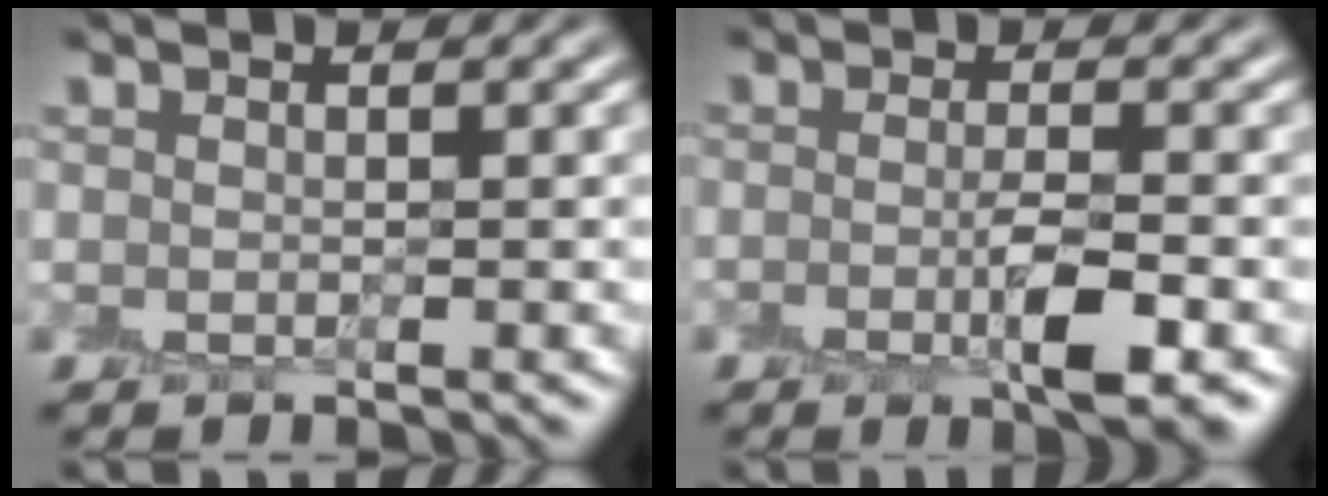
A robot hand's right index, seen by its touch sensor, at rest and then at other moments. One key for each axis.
{"total": 3.2, "fx": -1.0, "fy": 0.7, "fz": 2.9, "tx": -0.049, "ty": -0.004, "tz": -0.015}